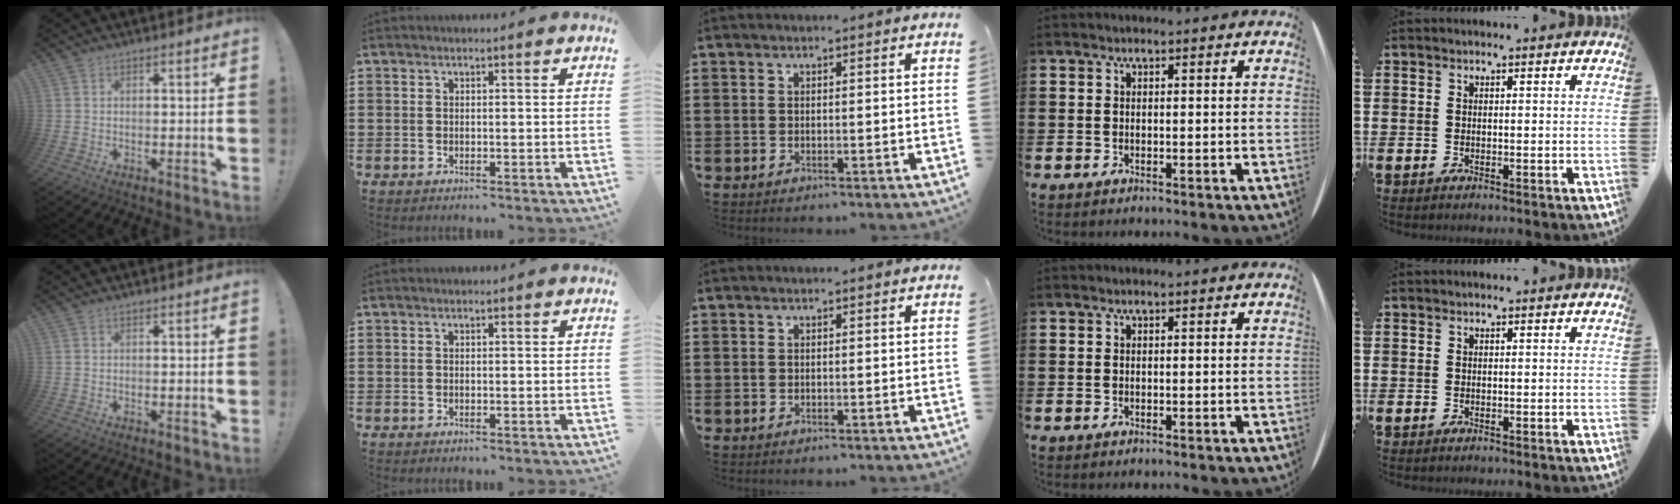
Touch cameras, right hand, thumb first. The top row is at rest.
{}